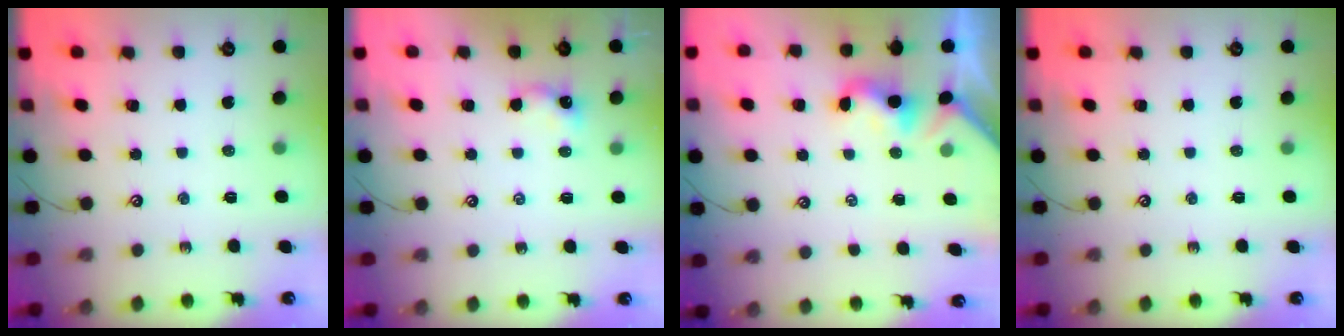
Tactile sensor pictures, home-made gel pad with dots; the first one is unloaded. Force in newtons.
{"total": 4.2, "press": 4.2, "slide": 0.4}
{"total": 2.0, "press": 1.9, "slide": 0.5}
{"total": 0.0}